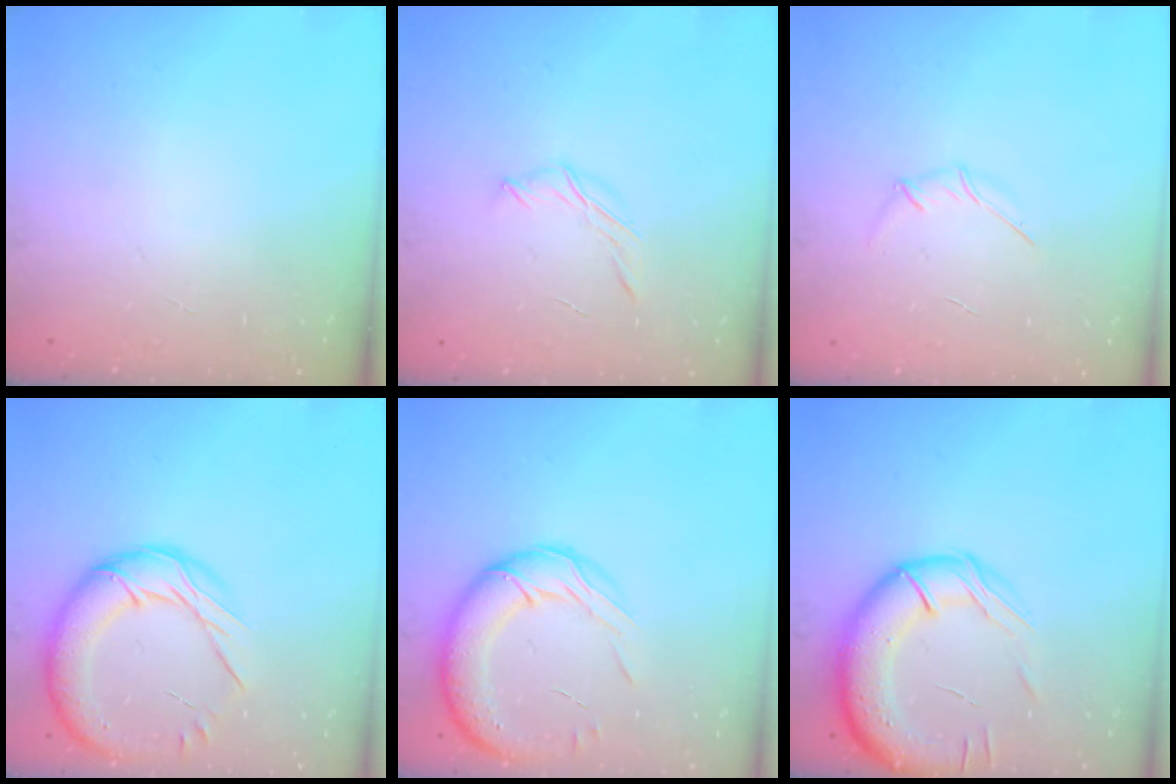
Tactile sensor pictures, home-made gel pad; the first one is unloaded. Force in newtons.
{"total": 4.7, "press": 4.6, "slide": 1.0}
{"total": 3.3, "press": 3.2, "slide": 0.9}
{"total": 16.6, "press": 16.4, "slide": 2.3}
{"total": 16.4, "press": 15.8, "slide": 4.5}
{"total": 17.3, "press": 16.9, "slide": 3.5}